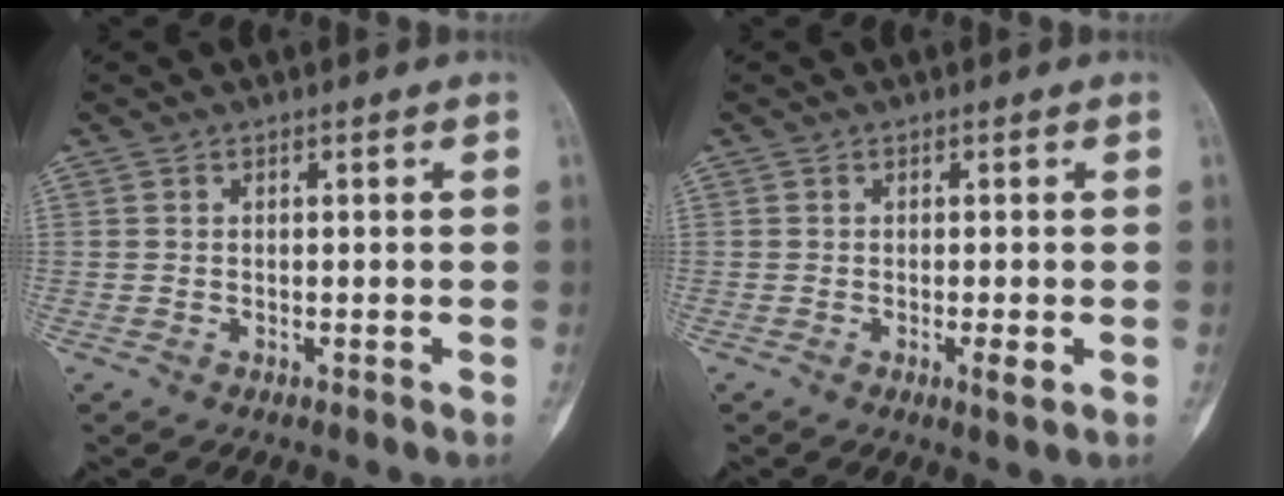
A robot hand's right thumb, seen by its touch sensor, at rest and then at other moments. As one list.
[{"total": 1.9, "force": [-0.5, 0.3, 1.8], "torque": [-0.030, -0.006, -0.007]}]